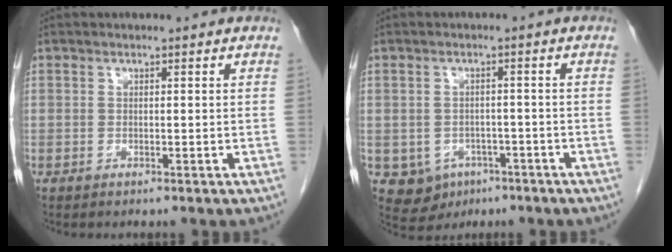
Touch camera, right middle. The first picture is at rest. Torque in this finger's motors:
{"motor_torque": [-0.38, -0.35, -0.03, -0.01]}